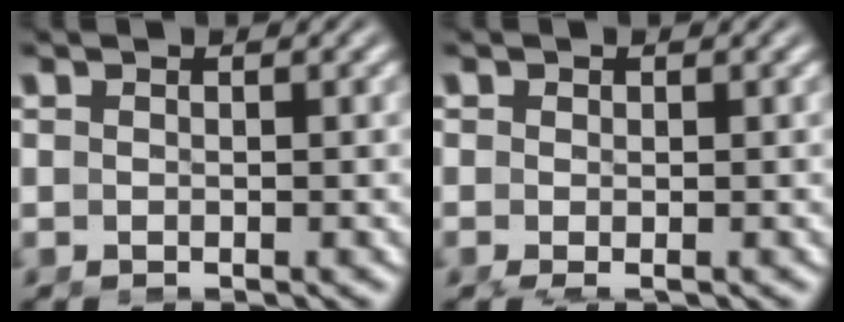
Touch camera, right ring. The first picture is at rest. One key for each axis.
{"total": 1.5, "fx": -0.6, "fy": 1.1, "fz": 0.9, "tx": -0.026, "ty": -0.014, "tz": -0.003}